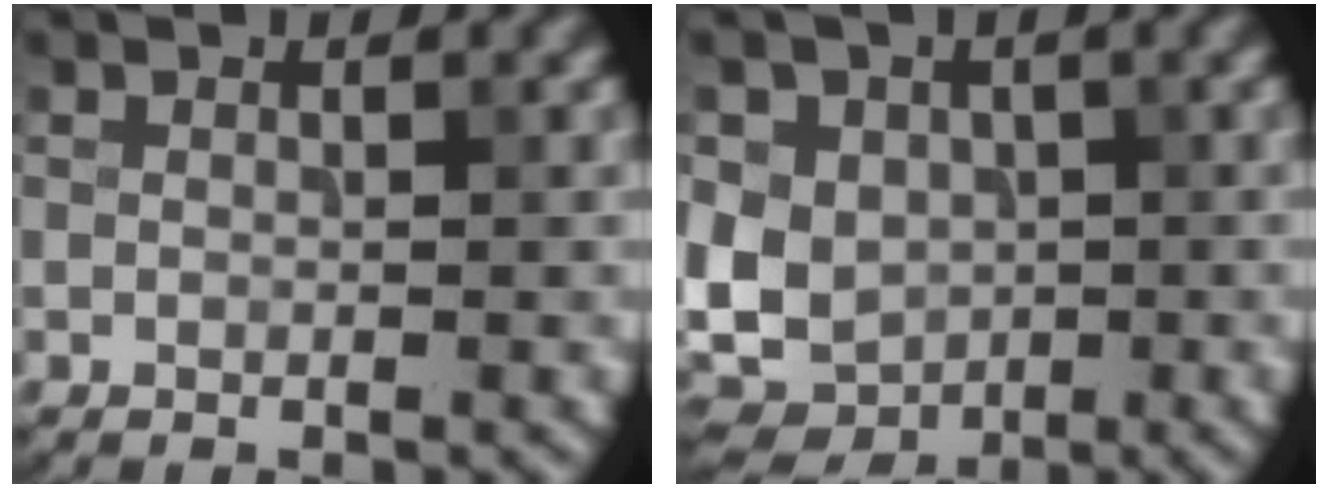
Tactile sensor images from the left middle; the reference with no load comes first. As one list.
[{"total": 8.3, "force": [0.1, 6.8, 4.7], "torque": [-0.081, 0.004, -0.009]}]